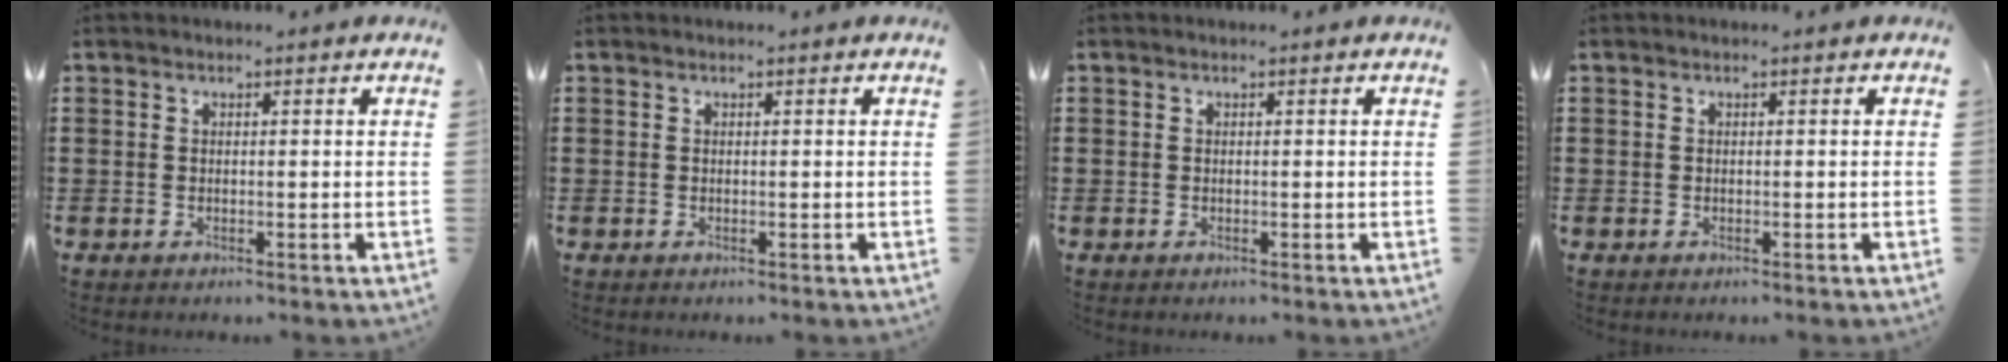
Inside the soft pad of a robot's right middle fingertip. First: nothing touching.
{"total": 0.0}
{"total": 0.0}
{"total": 0.0}